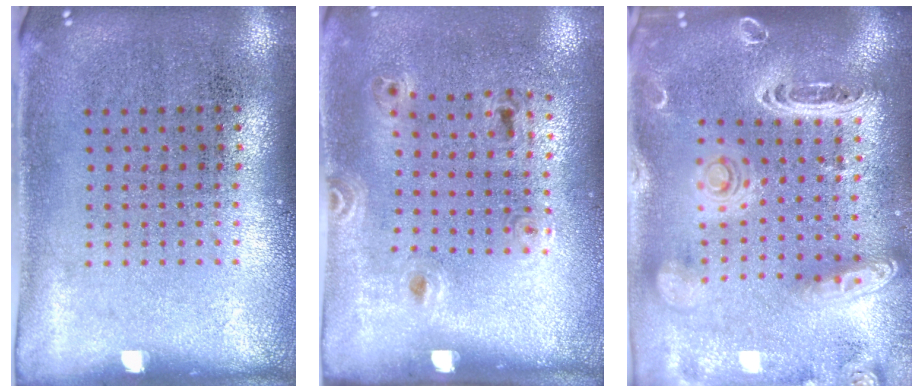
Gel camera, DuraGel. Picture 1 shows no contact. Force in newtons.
{"total": 1.5, "press": 0.9, "slide": 1.2}
{"total": 3.4, "press": 2.8, "slide": 1.9}